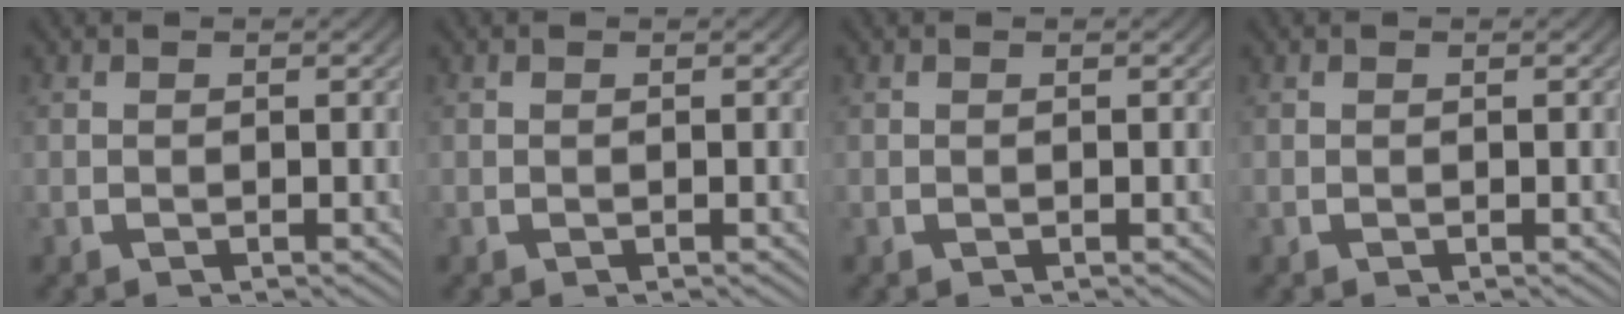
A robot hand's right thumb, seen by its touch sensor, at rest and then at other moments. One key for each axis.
{"total": 0.0}
{"total": 0.0}
{"total": 0.0}